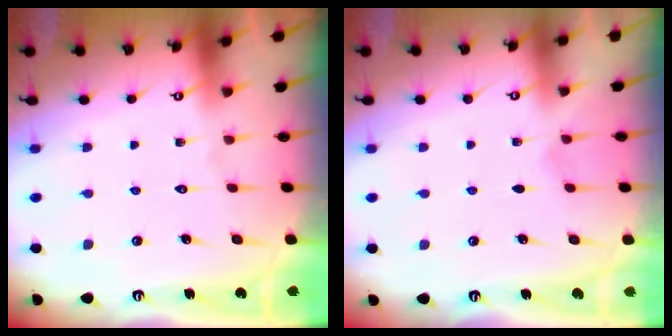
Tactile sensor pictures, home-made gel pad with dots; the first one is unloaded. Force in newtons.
{"total": 4.0, "press": 3.1, "slide": 2.5}